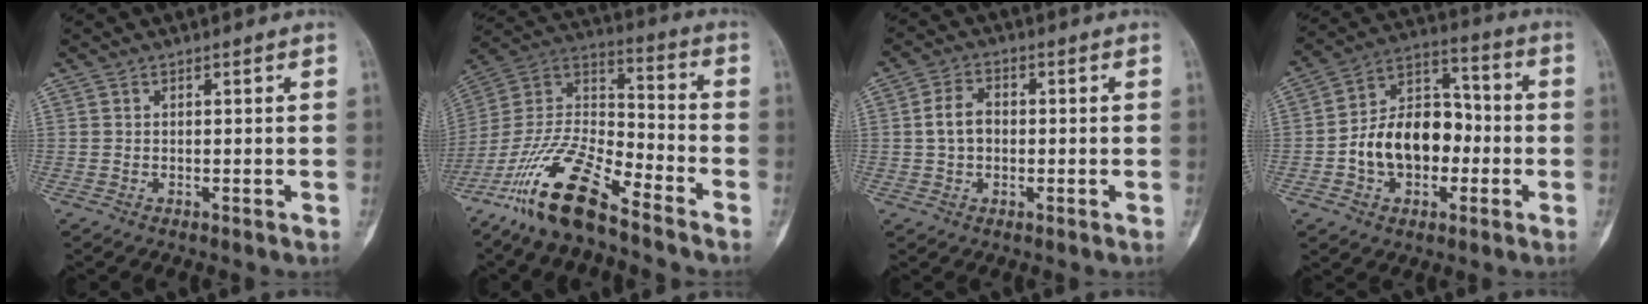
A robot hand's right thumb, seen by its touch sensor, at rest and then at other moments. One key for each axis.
{"total": 17.9, "fx": -12.7, "fy": 4.9, "fz": 11.6, "tx": -0.223, "ty": 0.071, "tz": -0.243}
{"total": 5.1, "fx": 0.0, "fy": 3.6, "fz": 3.6, "tx": -0.060, "ty": 0.015, "tz": -0.005}
{"total": 15.3, "fx": -2.6, "fy": 10.6, "fz": 10.7, "tx": -0.151, "ty": 0.046, "tz": -0.047}